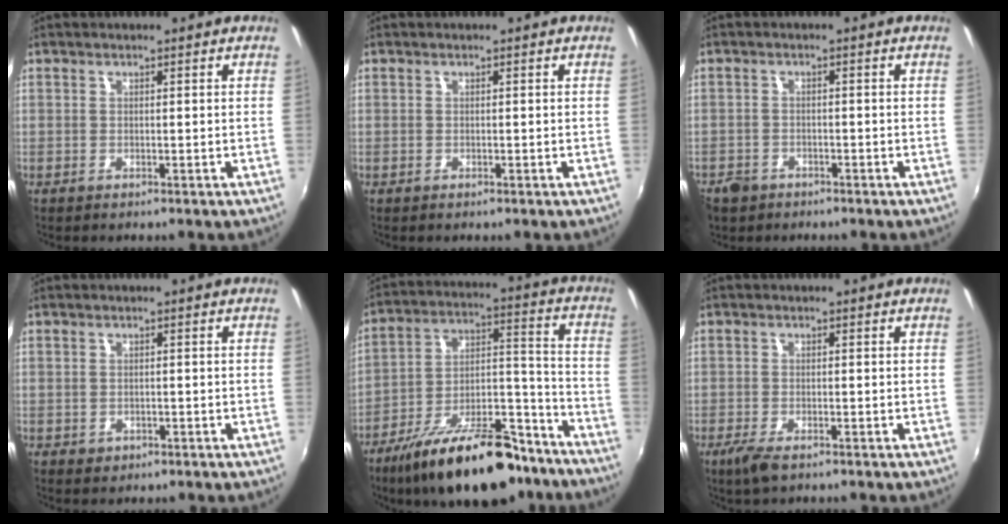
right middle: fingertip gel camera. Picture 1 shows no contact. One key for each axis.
{"total": 0.0}
{"total": 6.0, "fx": -3.6, "fy": 4.4, "fz": 1.8, "tx": -0.057, "ty": -0.002, "tz": -0.058}
{"total": 1.9, "fx": -0.8, "fy": 1.6, "fz": 0.7, "tx": -0.015, "ty": -0.004, "tz": -0.009}
{"total": 23.9, "fx": -17.2, "fy": 8.8, "fz": 14.1, "tx": -0.232, "ty": 0.003, "tz": -0.261}
{"total": 3.5, "fx": -2.3, "fy": 1.1, "fz": 2.4, "tx": -0.057, "ty": -0.011, "tz": -0.044}